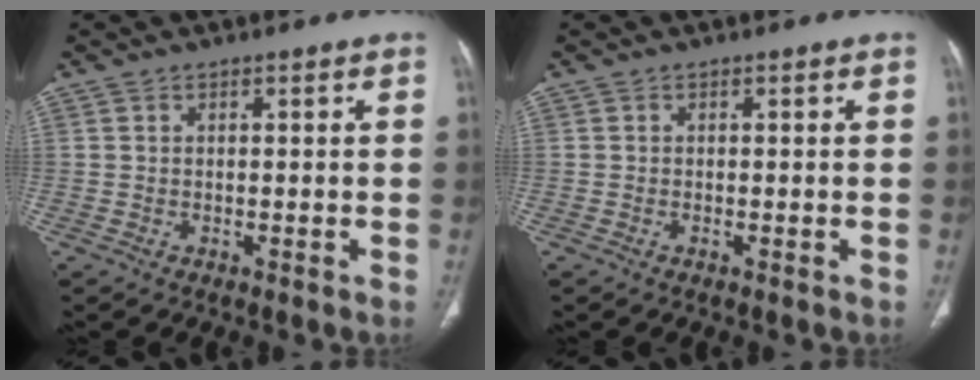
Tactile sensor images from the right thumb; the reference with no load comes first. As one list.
[{"total": 0.0}]